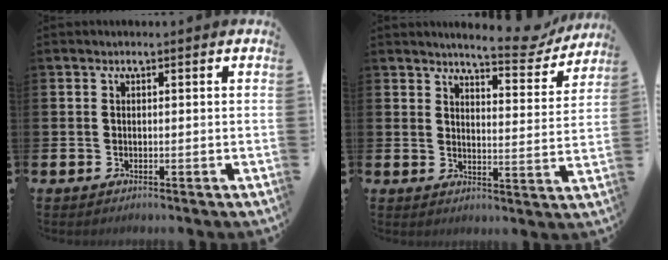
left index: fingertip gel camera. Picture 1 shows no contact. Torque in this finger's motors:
{"motor_torque": [1.07, -1.07, 0.20, 0.11]}